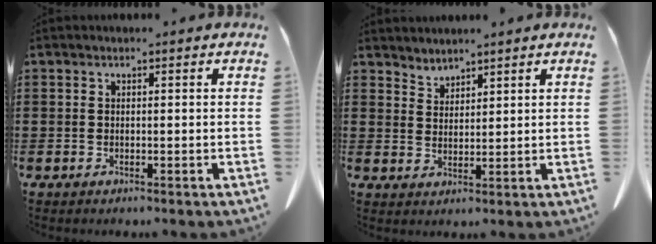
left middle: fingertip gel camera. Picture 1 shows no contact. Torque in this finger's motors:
{"motor_torque": [0.00, 0.09, -0.17, -0.21]}